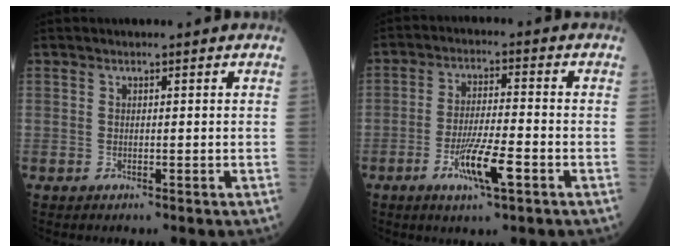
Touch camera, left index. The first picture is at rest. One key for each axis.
{"total": 7.7, "fx": -3.5, "fy": 0.8, "fz": 6.8, "tx": -0.132, "ty": -0.009, "tz": -0.061}